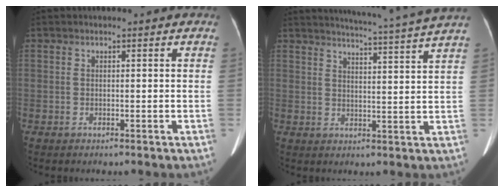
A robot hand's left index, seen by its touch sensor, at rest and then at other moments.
{"total": 12.4, "force": [11.3, -2.8, 4.3], "torque": [-0.069, -0.051, 0.138]}